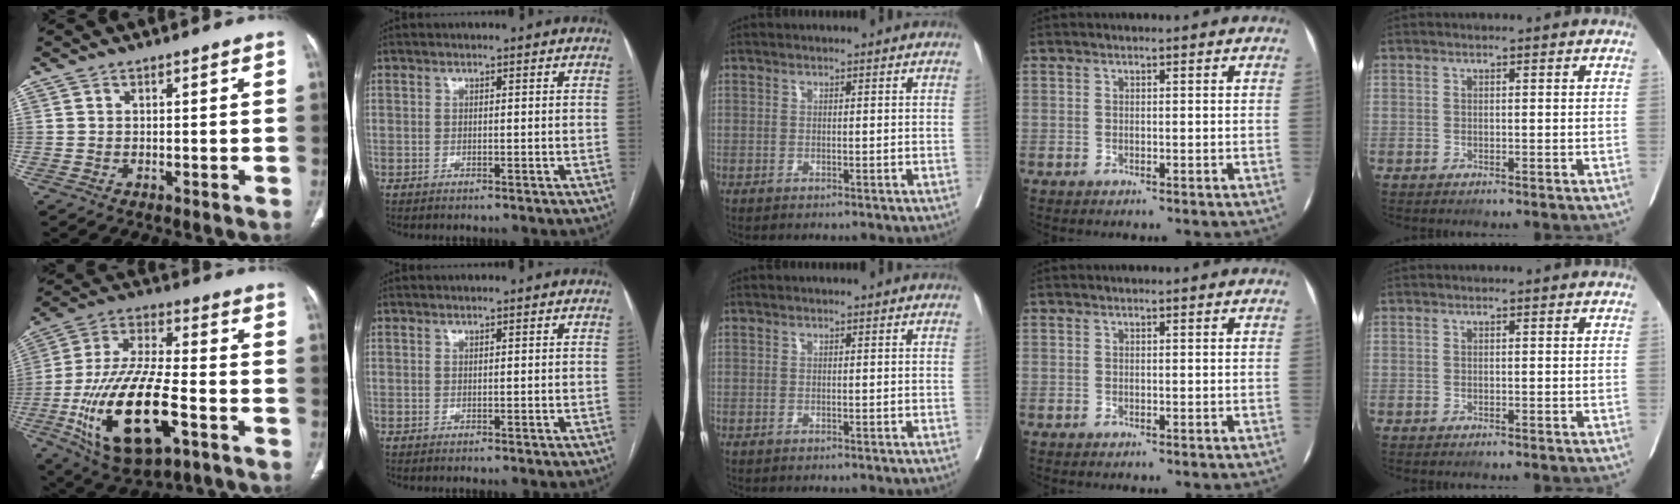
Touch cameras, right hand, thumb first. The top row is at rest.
{"thumb": {"total": 23.2, "force": [-8.0, 10.1, 19.3], "torque": [-0.374, 0.025, -0.128]}}